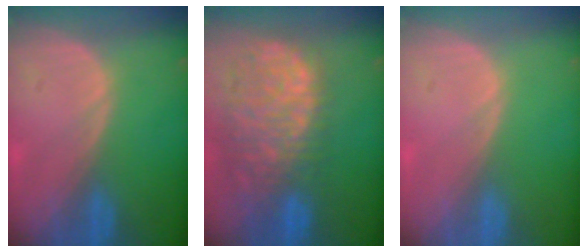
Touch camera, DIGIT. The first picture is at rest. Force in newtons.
{"total": 12.9, "press": 10.6, "slide": 7.2}
{"total": 0.0}